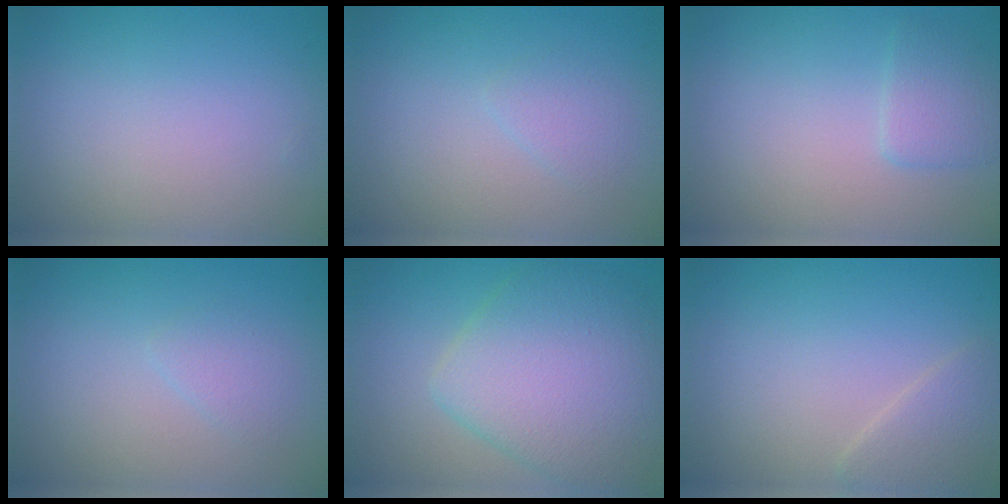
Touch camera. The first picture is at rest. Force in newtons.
{"total": 1.3, "press": 1.3, "slide": 0.1}
{"total": 2.0, "press": 2.0, "slide": 0.1}
{"total": 1.3, "press": 1.3, "slide": 0.1}
{"total": 7.7, "press": 7.7, "slide": 0.3}
{"total": 2.1, "press": 2.1, "slide": 0.1}